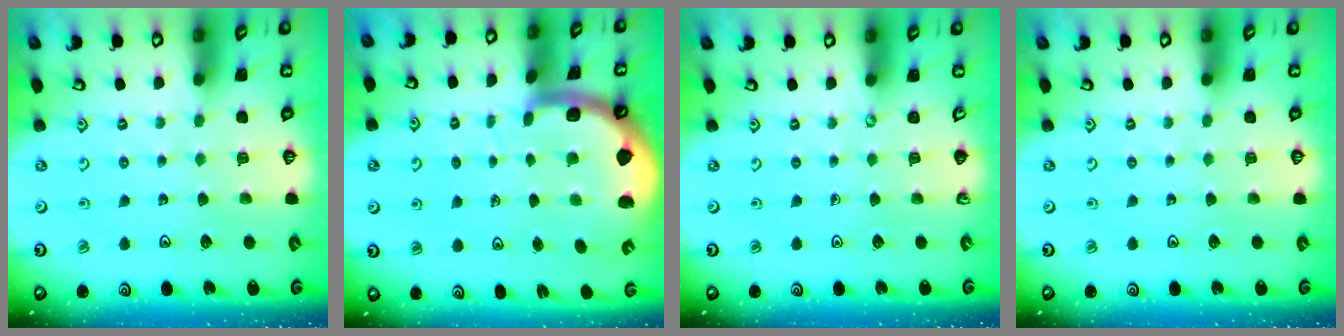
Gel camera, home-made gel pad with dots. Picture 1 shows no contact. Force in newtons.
{"total": 4.6, "press": 4.3, "slide": 1.8}
{"total": 0.0}
{"total": 0.0}